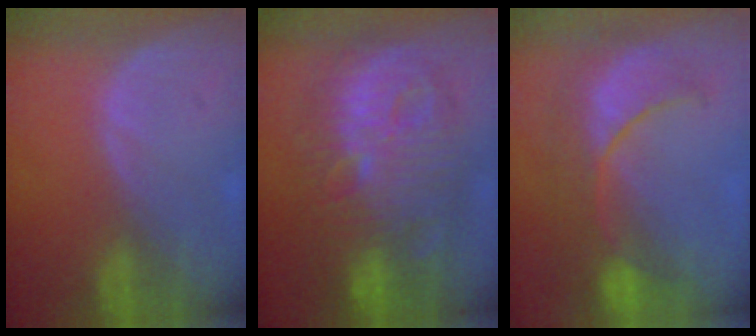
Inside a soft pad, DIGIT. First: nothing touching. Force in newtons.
{"total": 13.8, "press": 13.7, "slide": 1.3}
{"total": 9.3, "press": 8.9, "slide": 2.9}